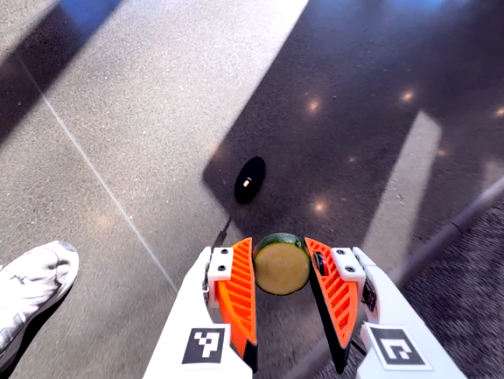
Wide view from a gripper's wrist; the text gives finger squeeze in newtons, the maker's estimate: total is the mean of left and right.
{"total": 8.6, "left": 8.2, "right": 8.9}